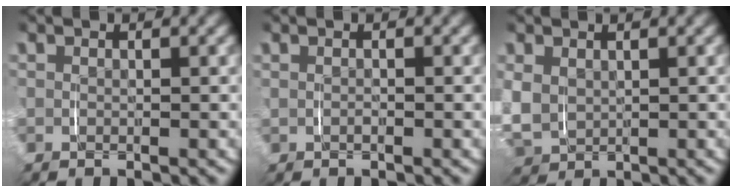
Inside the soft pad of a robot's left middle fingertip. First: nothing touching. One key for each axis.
{"total": 0.7, "fx": 0.0, "fy": 0.4, "fz": 0.5, "tx": -0.011, "ty": 0.001, "tz": 0.000}
{"total": 5.2, "fx": 0.4, "fy": 4.7, "fz": 2.3, "tx": -0.086, "ty": -0.013, "tz": 0.014}